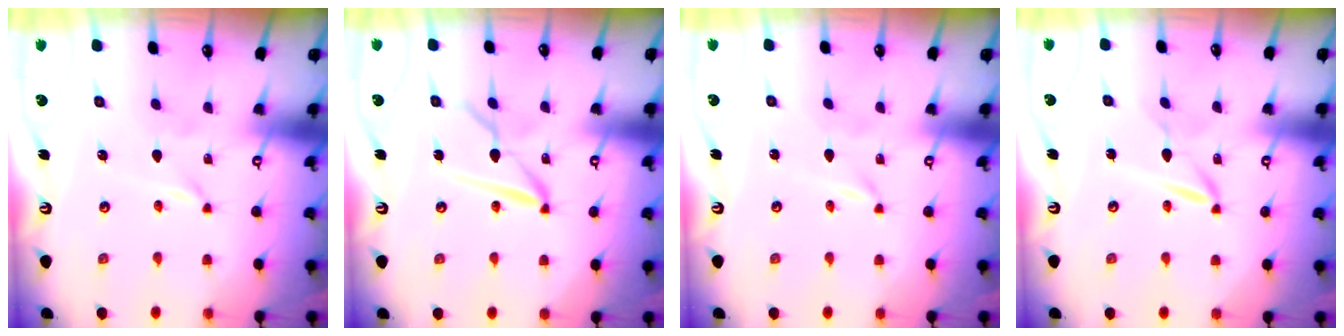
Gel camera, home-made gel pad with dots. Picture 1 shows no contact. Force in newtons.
{"total": 10.8, "press": 10.7, "slide": 1.0}
{"total": 0.0}
{"total": 6.0, "press": 6.0, "slide": 0.3}